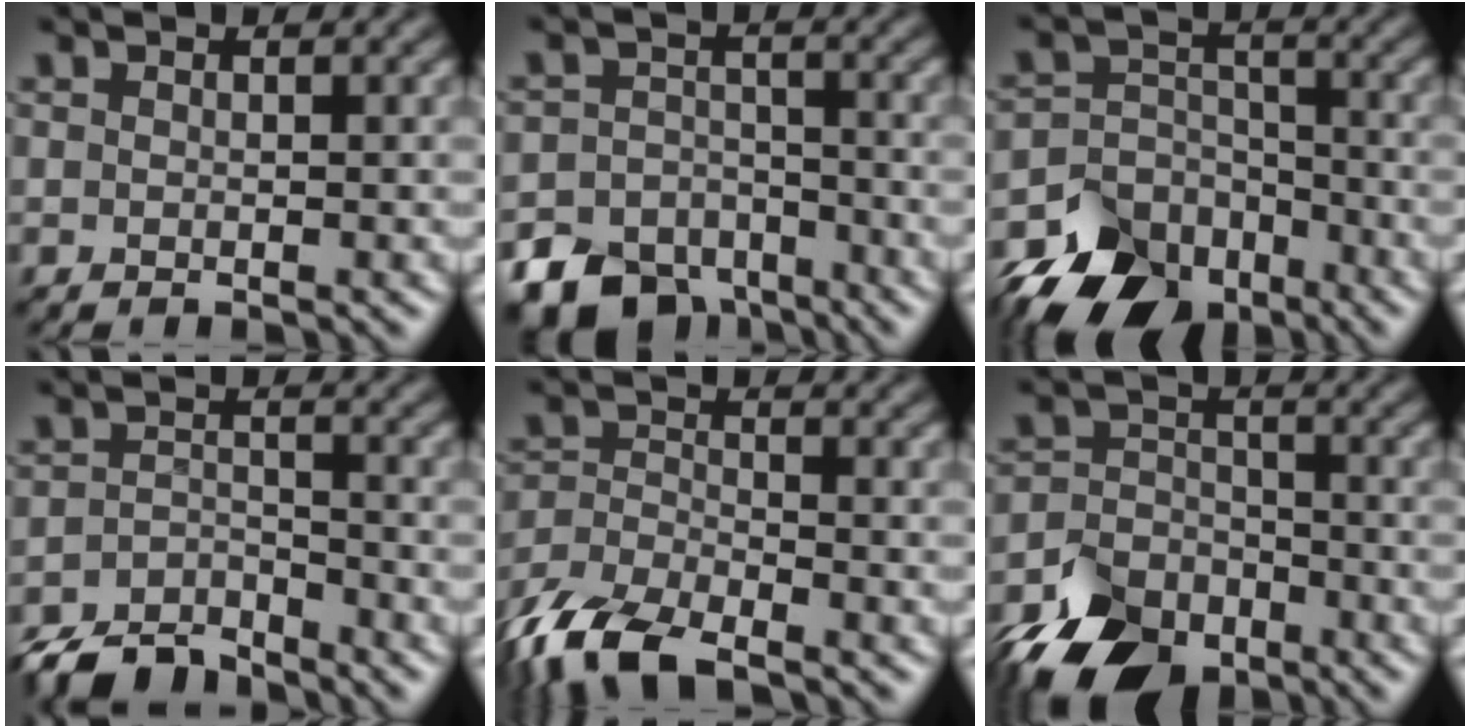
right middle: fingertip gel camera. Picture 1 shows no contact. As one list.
[{"total": 10.1, "force": [-7.8, 6.1, 1.9], "torque": [-0.039, -0.030, -0.135]}, {"total": 9.9, "force": [-7.8, 5.6, 2.6], "torque": [-0.039, -0.009, -0.135]}, {"total": 4.8, "force": [-4.5, 1.3, 1.1], "torque": [-0.018, -0.001, -0.090]}, {"total": 8.3, "force": [-6.3, 2.8, 4.5], "torque": [-0.098, -0.006, -0.135]}, {"total": 9.3, "force": [-7.2, 5.0, 3.2], "torque": [-0.062, -0.016, -0.128]}]